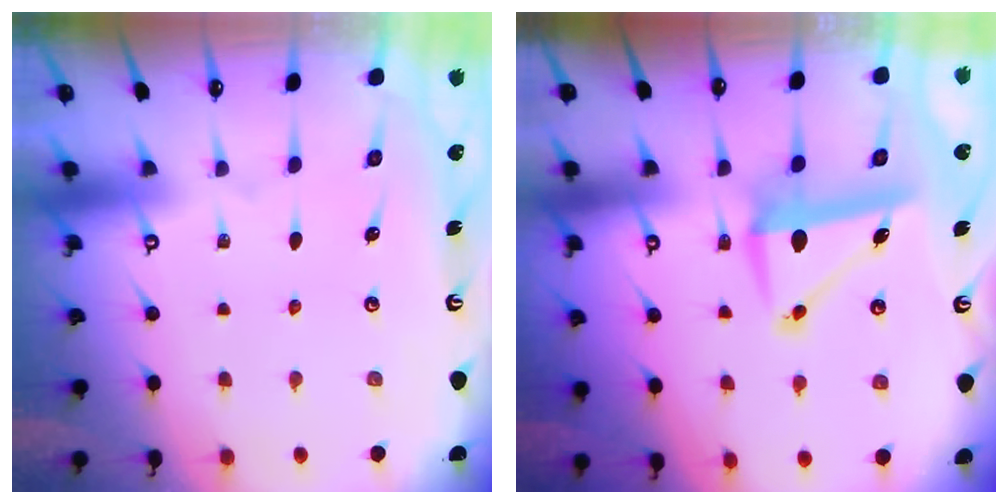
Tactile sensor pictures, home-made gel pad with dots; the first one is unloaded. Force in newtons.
{"total": 8.0, "press": 7.7, "slide": 2.2}